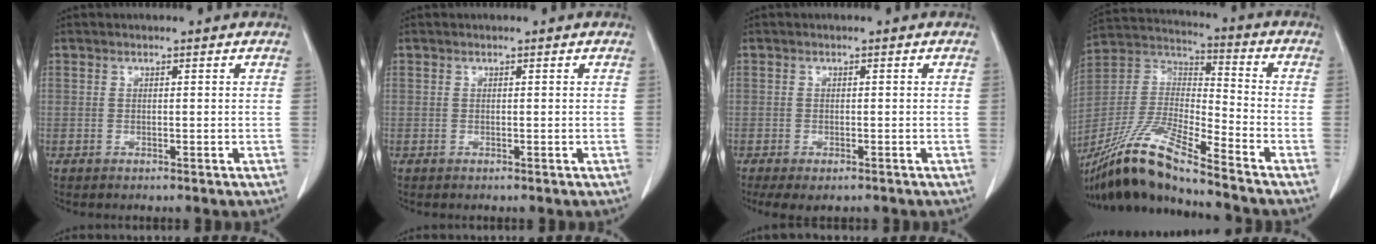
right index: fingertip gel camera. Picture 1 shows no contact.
{"total": 0.0}
{"total": 4.2, "force": [-3.1, 1.6, 2.4], "torque": [-0.037, -0.011, -0.045]}
{"total": 17.2, "force": [-14.2, 0.1, 9.7], "torque": [-0.211, -0.013, -0.272]}